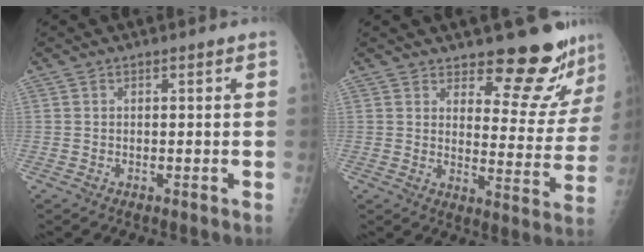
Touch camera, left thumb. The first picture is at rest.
{"total": 13.9, "force": [12.4, 4.1, 4.9], "torque": [-0.015, -0.112, 0.152]}